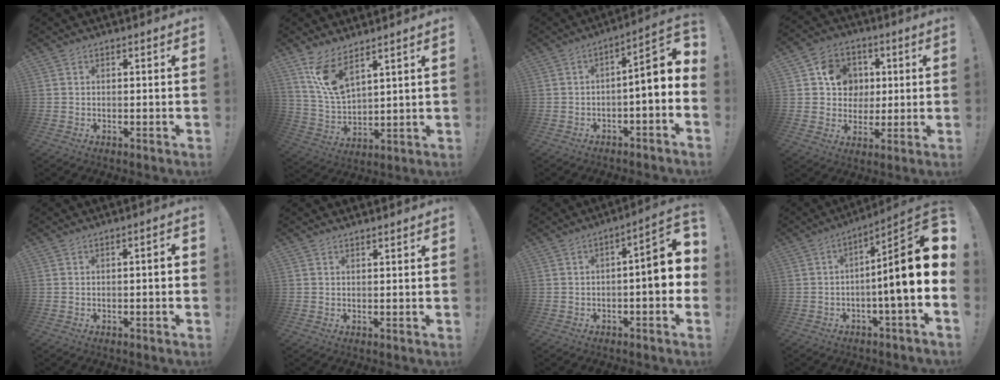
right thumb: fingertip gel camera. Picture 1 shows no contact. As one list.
[{"total": 11.0, "force": [7.6, 4.1, 6.8], "torque": [-0.134, -0.036, 0.144]}, {"total": 7.9, "force": [-0.1, 0.7, 7.9], "torque": [-0.110, -0.017, -0.009]}, {"total": 11.9, "force": [2.4, 10.8, 4.4], "torque": [-0.060, 0.003, 0.052]}, {"total": 2.1, "force": [-0.5, 0.1, 2.0], "torque": [-0.036, 0.002, -0.009]}, {"total": 1.0, "force": [0.9, -0.3, 0.2], "torque": [0.003, -0.005, 0.016]}, {"total": 9.0, "force": [-0.6, 1.8, 8.8], "torque": [-0.120, -0.005, -0.014]}, {"total": 16.1, "force": [0.5, 0.6, 16.1], "torque": [-0.246, -0.013, 0.000]}]